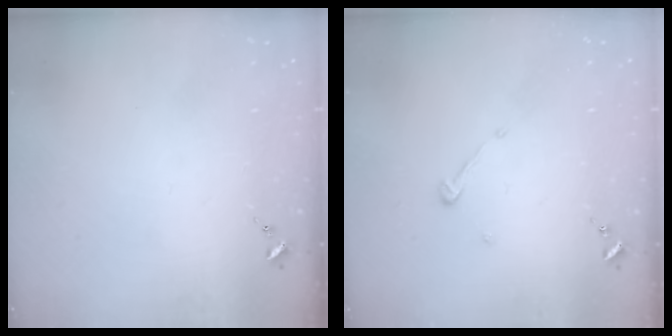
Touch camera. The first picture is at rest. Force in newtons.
{"total": 3.9, "press": 3.9, "slide": 0.3}